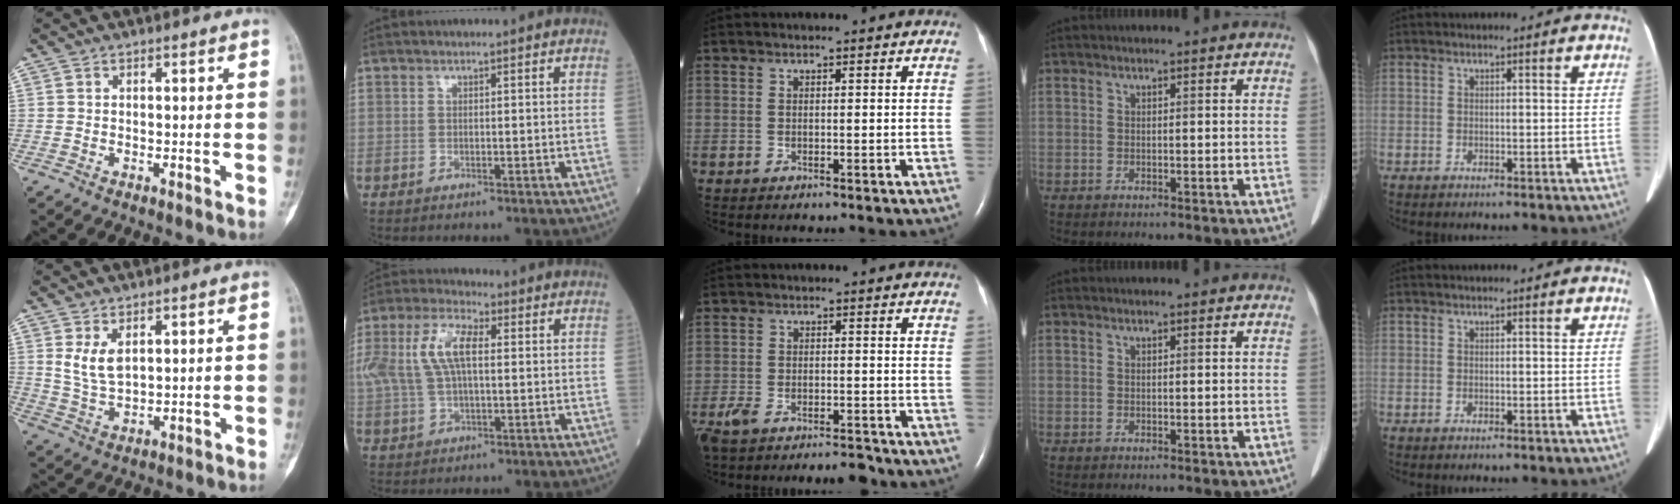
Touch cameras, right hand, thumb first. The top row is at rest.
{"thumb": {"total": 5.2, "force": [2.2, 2.5, 4.0], "torque": [-0.075, -0.016, 0.054]}, "index": {"total": 11.0, "force": [2.3, 4.8, 9.6], "torque": [-0.218, 0.023, 0.045]}, "middle": {"total": 8.1, "force": [-6.9, 2.3, 3.6], "torque": [-0.070, -0.003, -0.115]}}